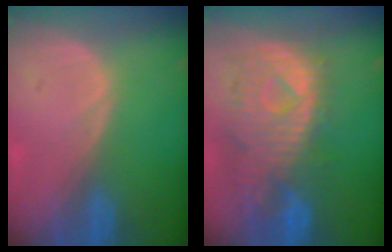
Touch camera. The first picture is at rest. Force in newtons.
{"total": 11.5, "press": 9.9, "slide": 5.8}